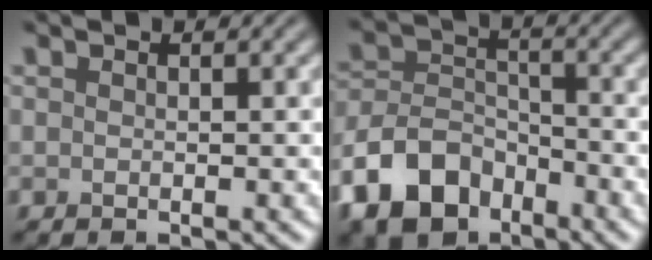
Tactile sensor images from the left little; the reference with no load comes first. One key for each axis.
{"total": 7.1, "fx": -4.6, "fy": 4.4, "fz": 3.3, "tx": -0.060, "ty": 0.002, "tz": -0.103}